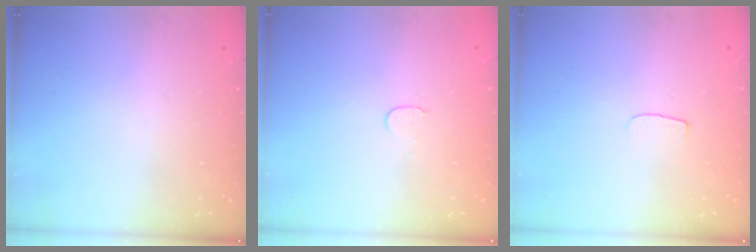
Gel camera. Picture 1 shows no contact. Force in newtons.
{"total": 3.8, "press": 3.8, "slide": 0.3}
{"total": 3.0, "press": 3.0, "slide": 0.3}